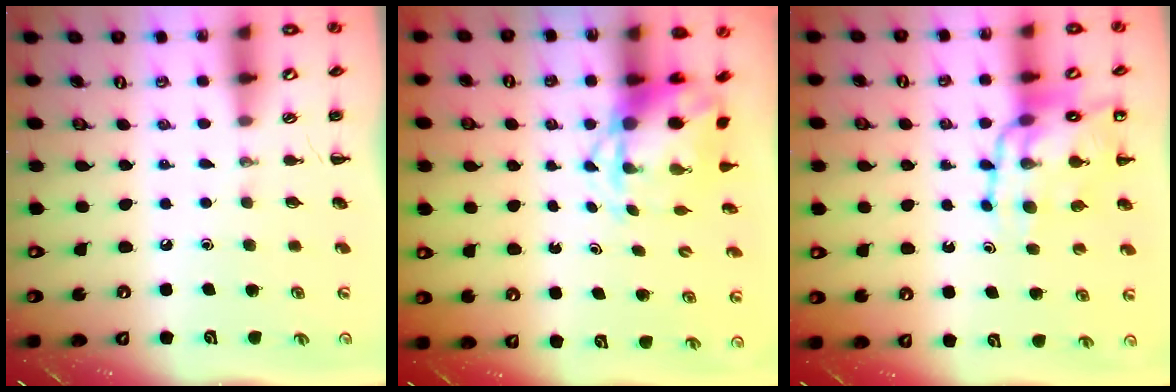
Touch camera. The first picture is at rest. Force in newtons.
{"total": 5.4, "press": 5.3, "slide": 0.7}
{"total": 13.0, "press": 12.6, "slide": 3.3}